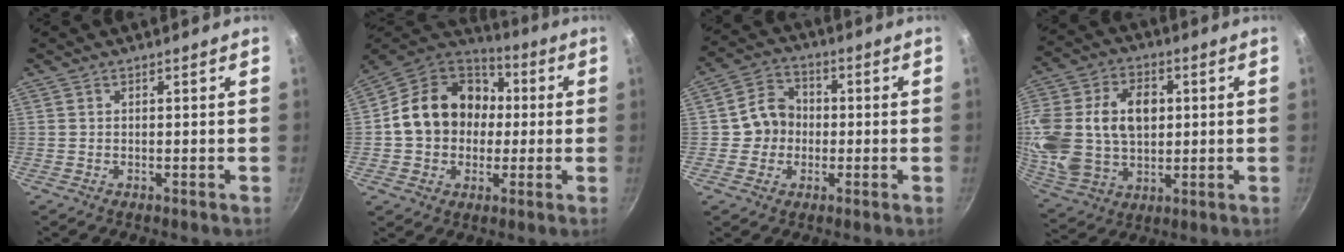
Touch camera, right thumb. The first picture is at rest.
{"total": 18.5, "force": [0.8, 15.2, 10.4], "torque": [-0.150, 0.037, 0.002]}
{"total": 7.6, "force": [-0.5, 6.9, 3.2], "torque": [-0.016, 0.018, -0.024]}
{"total": 23.3, "force": [2.9, 16.4, 16.3], "torque": [-0.334, 0.019, 0.059]}